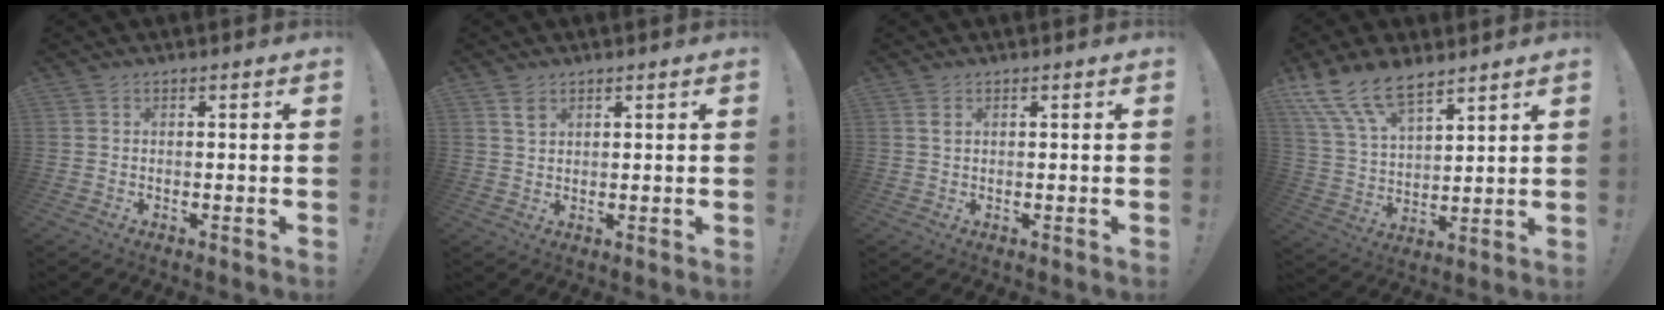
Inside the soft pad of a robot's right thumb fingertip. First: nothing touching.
{"total": 2.7, "force": [1.8, 1.6, 1.2], "torque": [-0.006, -0.012, 0.031]}
{"total": 0.6, "force": [0.3, 0.3, 0.5], "torque": [-0.006, 0.000, 0.005]}
{"total": 15.0, "force": [10.9, 6.9, 7.5], "torque": [-0.148, -0.061, 0.205]}